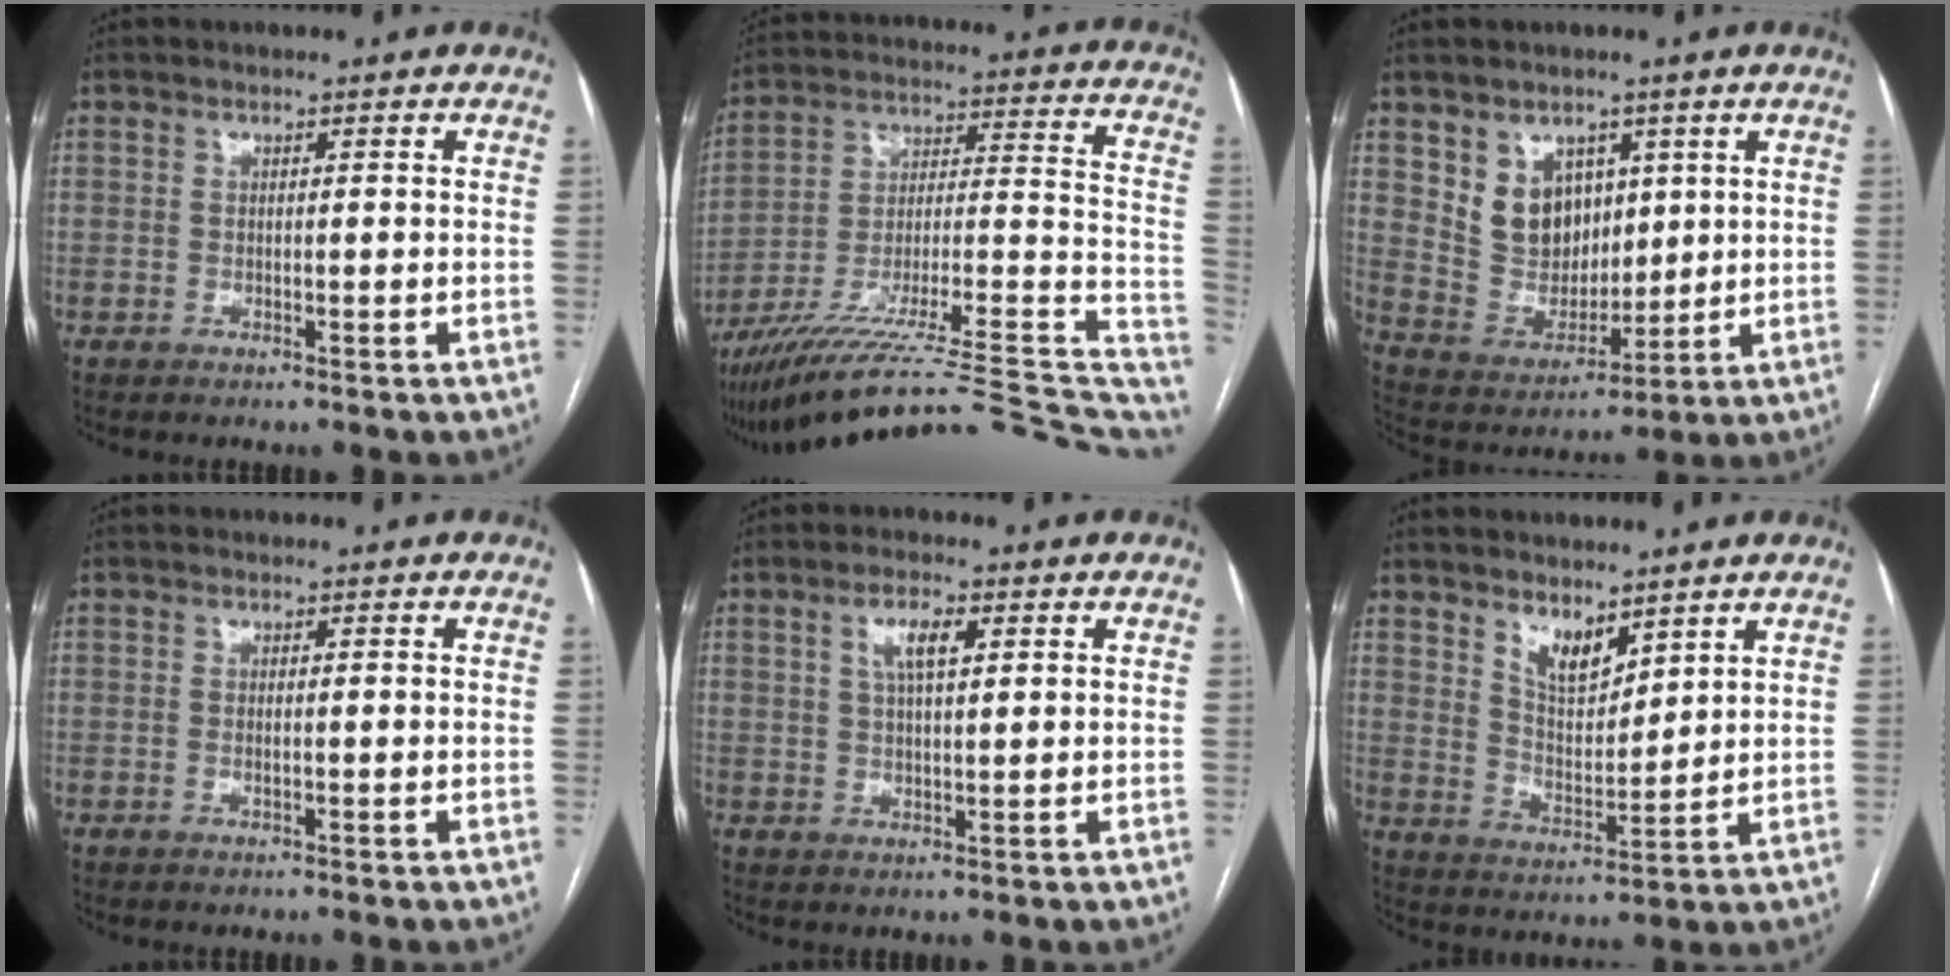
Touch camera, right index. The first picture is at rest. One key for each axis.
{"total": 33.0, "fx": -27.3, "fy": 3.9, "fz": 18.2, "tx": -0.195, "ty": -0.008, "tz": -0.394}
{"total": 9.3, "fx": 4.1, "fy": 7.0, "fz": 4.5, "tx": -0.093, "ty": 0.019, "tz": 0.097}
{"total": 0.6, "fx": -0.2, "fy": 0.0, "fz": 0.6, "tx": -0.014, "ty": -0.001, "tz": -0.002}
{"total": 4.5, "fx": 1.8, "fy": 1.3, "fz": 4.0, "tx": -0.077, "ty": 0.007, "tz": 0.033}
{"total": 6.0, "fx": 4.5, "fy": 2.4, "fz": 3.1, "tx": -0.057, "ty": -0.011, "tz": 0.092}